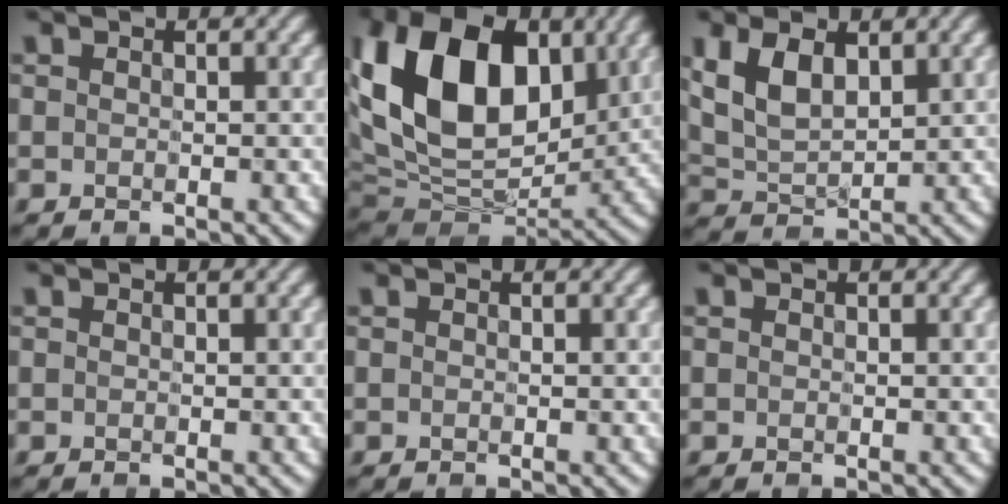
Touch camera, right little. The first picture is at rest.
{"total": 16.1, "force": [3.5, 10.6, 11.5], "torque": [-0.223, 0.021, 0.060]}
{"total": 5.4, "force": [1.7, 3.0, 4.2], "torque": [-0.093, 0.001, 0.032]}
{"total": 0.0}
{"total": 0.0}
{"total": 0.0}